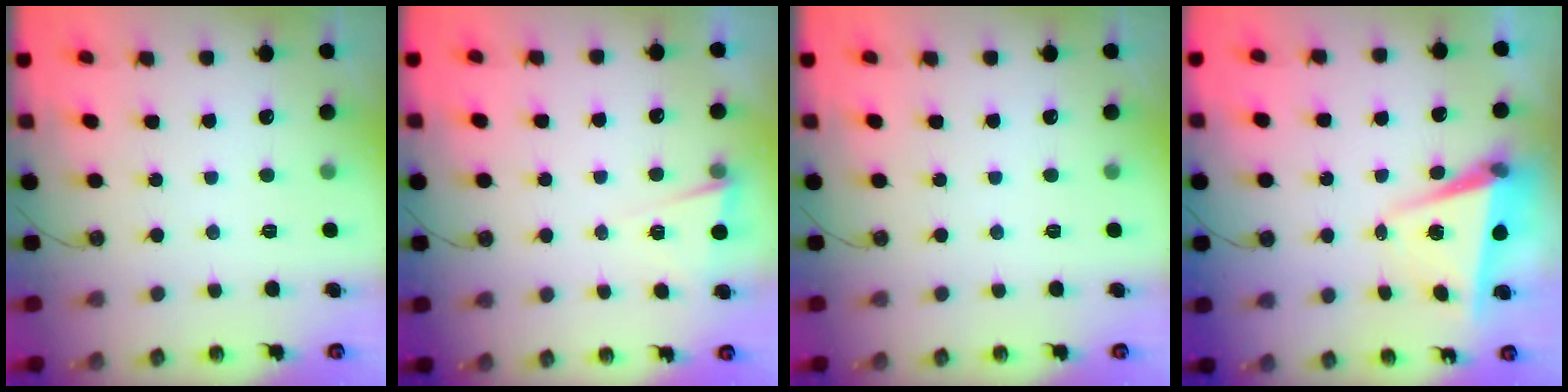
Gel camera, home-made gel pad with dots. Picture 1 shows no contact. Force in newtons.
{"total": 2.9, "press": 2.6, "slide": 1.3}
{"total": 0.0}
{"total": 5.2, "press": 4.6, "slide": 2.3}